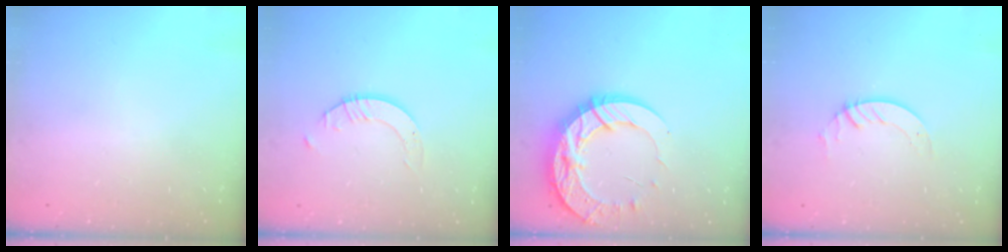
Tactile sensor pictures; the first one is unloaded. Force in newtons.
{"total": 2.4, "press": 2.4, "slide": 0.2}
{"total": 20.4, "press": 20.4, "slide": 1.6}
{"total": 2.7, "press": 2.7, "slide": 0.2}